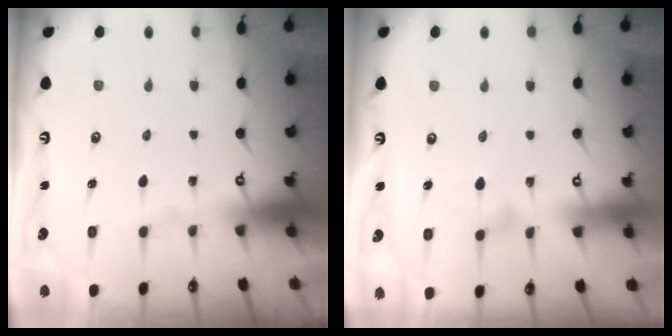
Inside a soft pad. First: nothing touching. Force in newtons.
{"total": 9.0, "press": 8.9, "slide": 0.6}